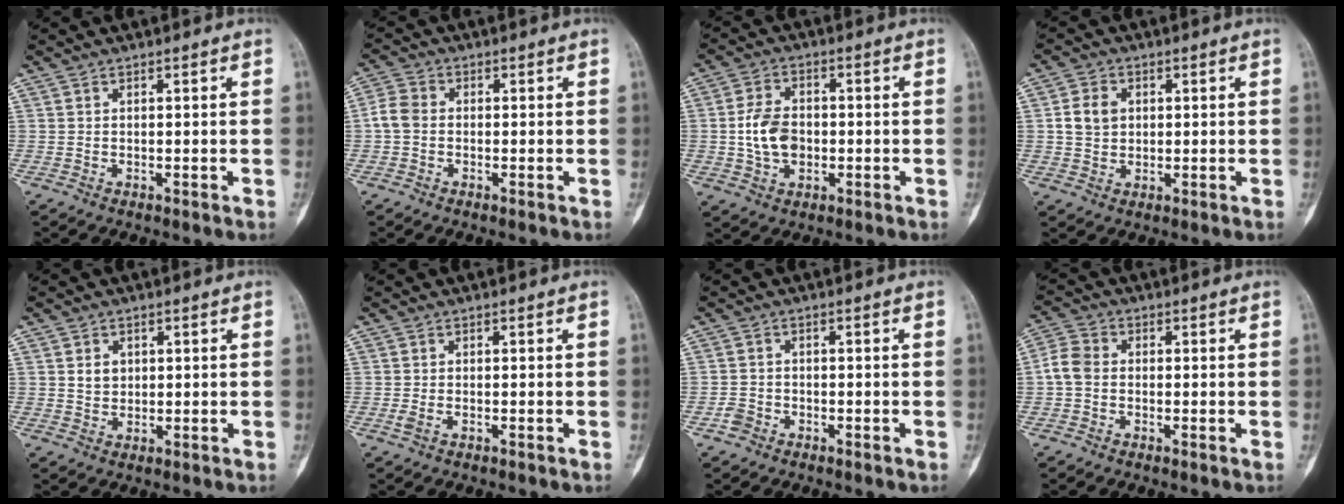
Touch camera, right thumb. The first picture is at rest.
{"total": 3.7, "force": [-0.3, 2.9, 2.2], "torque": [-0.046, 0.010, -0.014]}
{"total": 8.3, "force": [-0.6, 5.7, 5.9], "torque": [-0.098, 0.008, -0.013]}
{"total": 5.0, "force": [0.8, 4.0, 2.8], "torque": [-0.040, 0.002, 0.015]}
{"total": 2.8, "force": [0.7, 2.3, 1.4], "torque": [-0.009, -0.002, 0.016]}
{"total": 1.5, "force": [-0.6, 0.8, 1.2], "torque": [-0.034, 0.004, -0.011]}
{"total": 2.2, "force": [-1.3, 1.7, 0.6], "torque": [-0.009, 0.011, -0.026]}
{"total": 4.6, "force": [-0.4, 3.7, 2.8], "torque": [-0.055, 0.013, -0.017]}